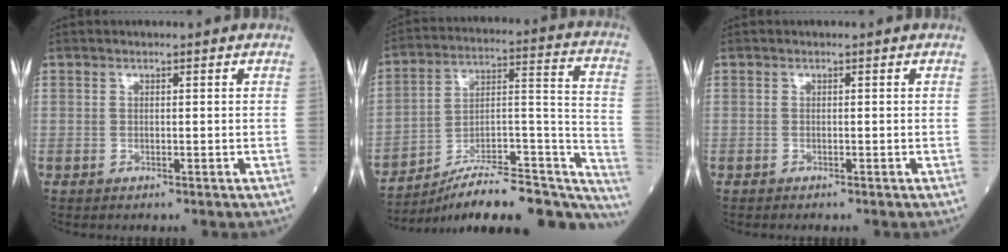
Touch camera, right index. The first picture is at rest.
{"total": 26.1, "force": [-22.0, 6.4, 12.6], "torque": [-0.119, 0.044, -0.313]}
{"total": 0.0}